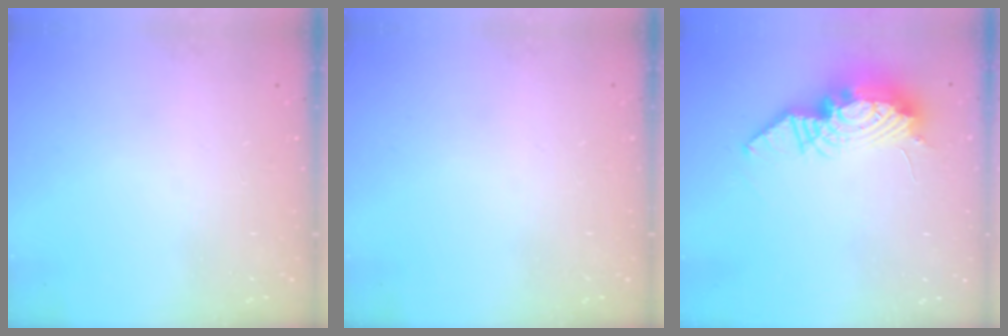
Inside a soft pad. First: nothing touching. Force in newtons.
{"total": 0.0}
{"total": 18.4, "press": 15.1, "slide": 10.5}